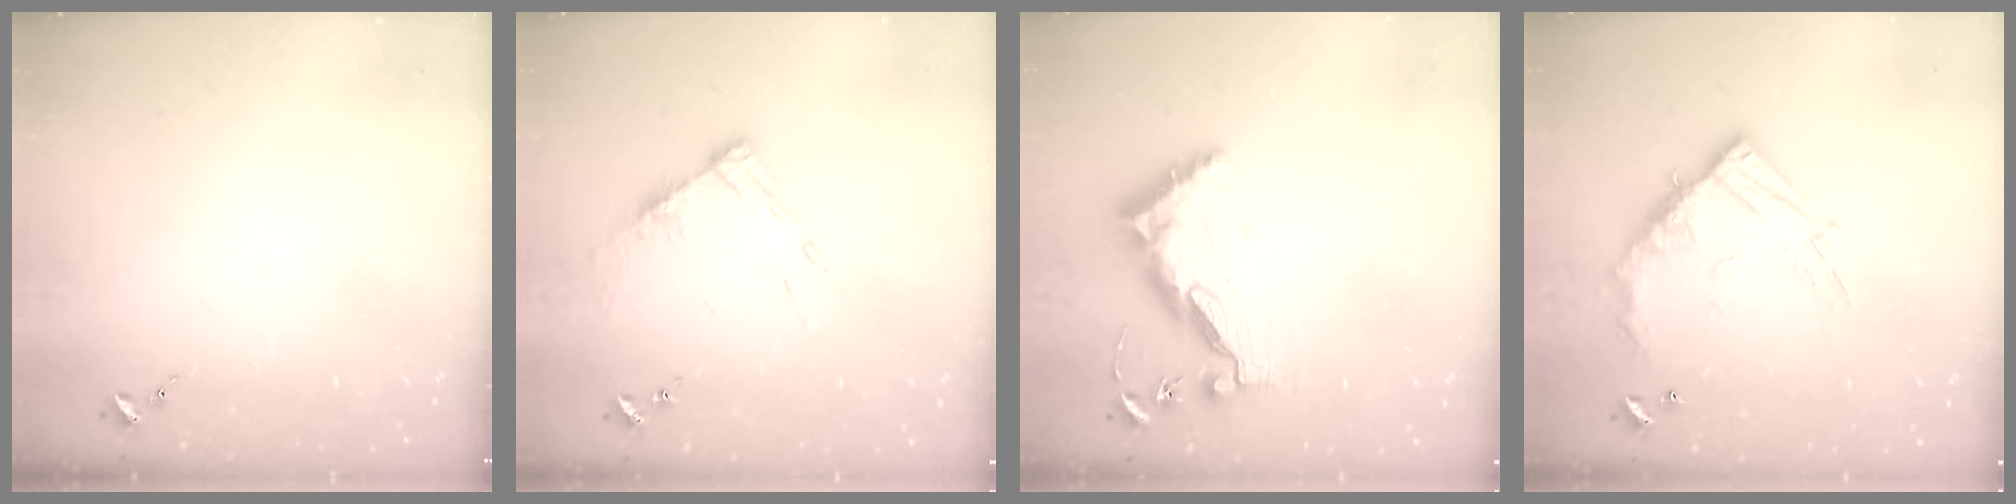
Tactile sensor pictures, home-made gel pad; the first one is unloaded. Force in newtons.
{"total": 9.1, "press": 9.1, "slide": 0.7}
{"total": 10.6, "press": 10.5, "slide": 0.9}
{"total": 17.2, "press": 17.1, "slide": 1.7}